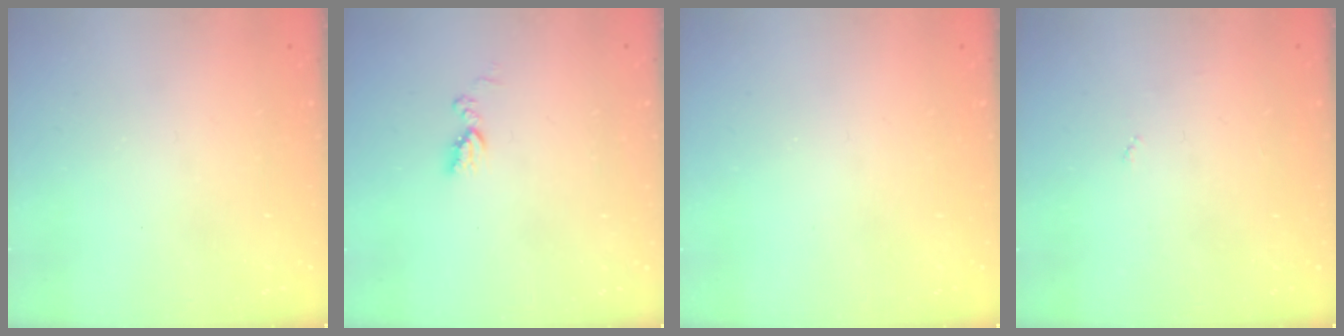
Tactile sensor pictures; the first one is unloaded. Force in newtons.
{"total": 6.9, "press": 6.8, "slide": 0.8}
{"total": 0.0}
{"total": 2.7, "press": 2.7, "slide": 0.4}